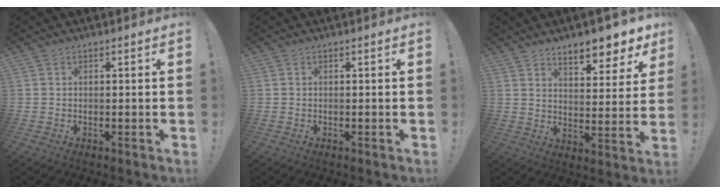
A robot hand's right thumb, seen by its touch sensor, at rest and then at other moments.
{"total": 0.0}
{"total": 9.1, "force": [7.6, 2.6, 4.4], "torque": [-0.047, -0.067, 0.131]}